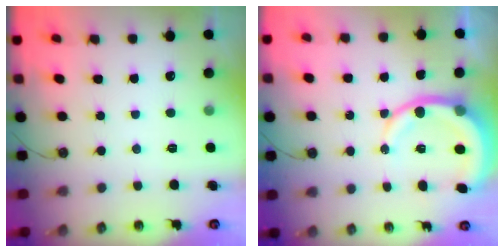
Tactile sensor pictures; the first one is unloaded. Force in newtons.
{"total": 10.7, "press": 10.5, "slide": 2.4}